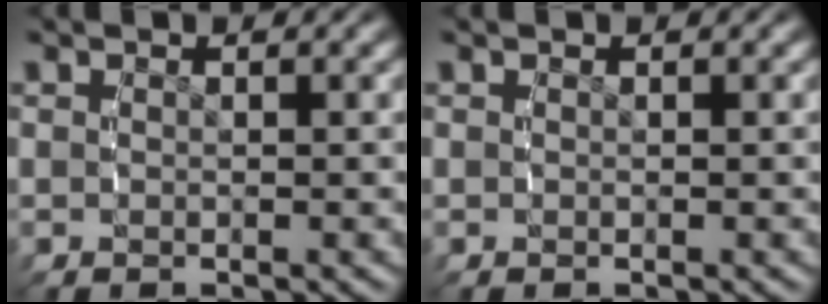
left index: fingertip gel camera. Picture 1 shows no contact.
{"total": 0.0}